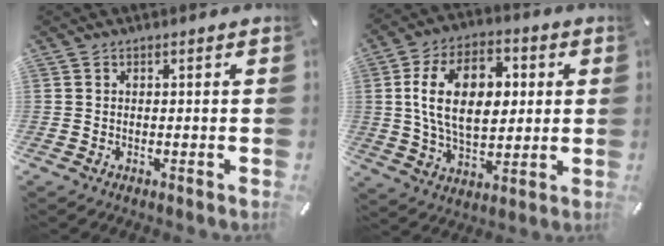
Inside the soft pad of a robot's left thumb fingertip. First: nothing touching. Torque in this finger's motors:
{"motor_torque": [0.45, 1.75, 2.13, -0.63, 0.72]}